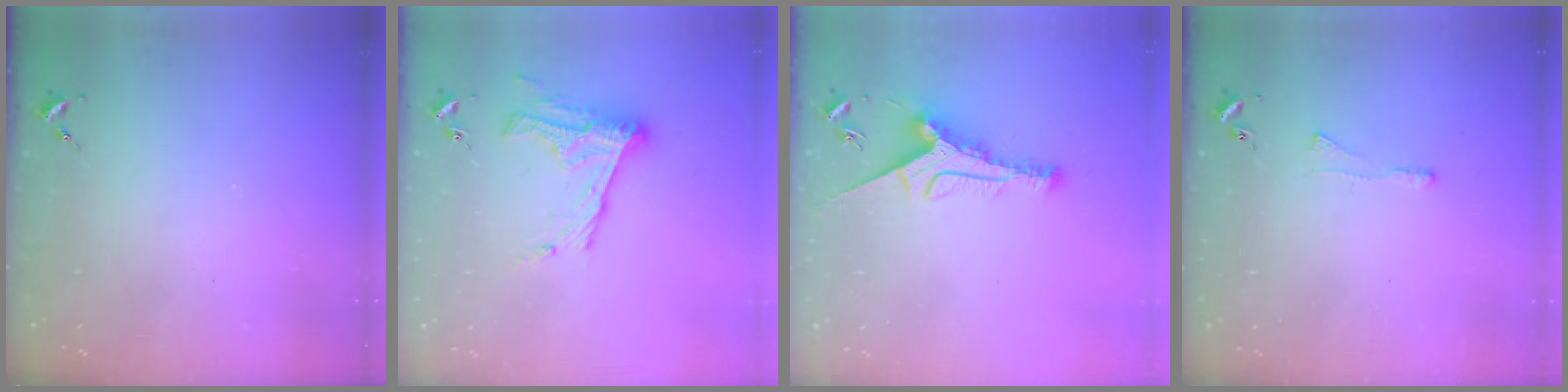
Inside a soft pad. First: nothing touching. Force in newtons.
{"total": 15.1, "press": 15.0, "slide": 0.7}
{"total": 9.7, "press": 9.7, "slide": 0.4}
{"total": 2.9, "press": 2.9, "slide": 0.6}